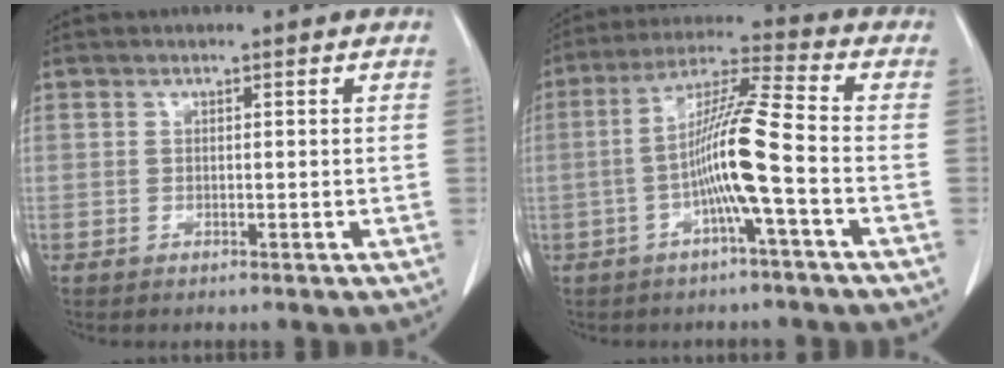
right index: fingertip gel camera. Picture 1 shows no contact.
{"total": 10.0, "force": [-2.7, -0.8, 9.6], "torque": [-0.185, 0.015, -0.055]}